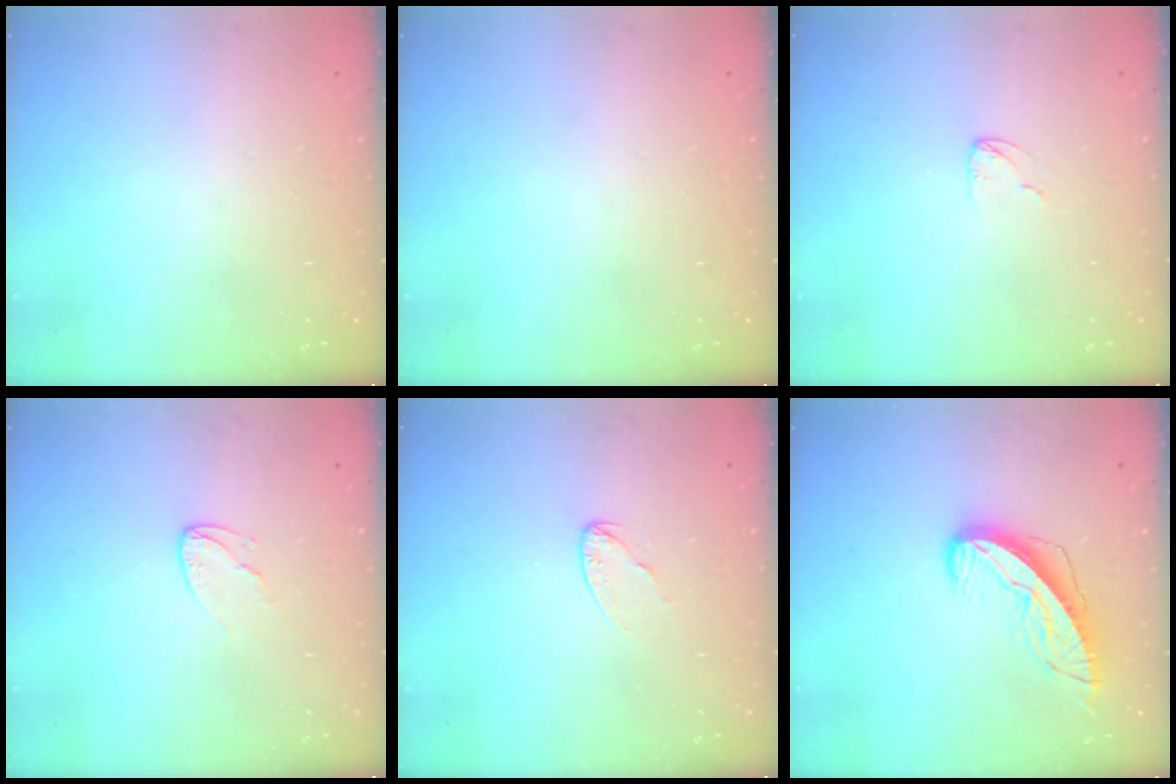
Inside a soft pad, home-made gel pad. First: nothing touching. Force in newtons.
{"total": 0.0}
{"total": 2.9, "press": 2.9, "slide": 0.3}
{"total": 4.3, "press": 4.3, "slide": 0.4}
{"total": 3.8, "press": 3.8, "slide": 0.3}
{"total": 9.6, "press": 9.5, "slide": 1.1}